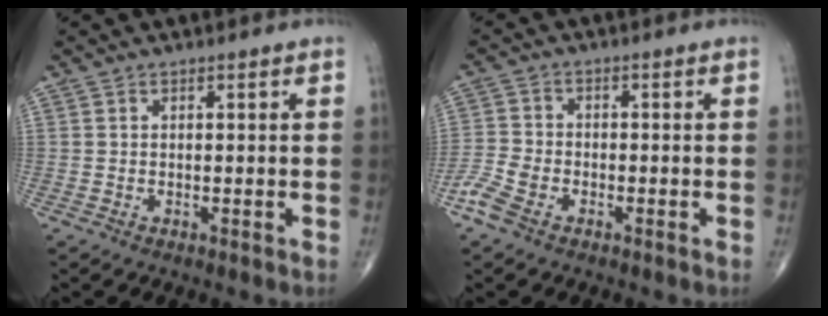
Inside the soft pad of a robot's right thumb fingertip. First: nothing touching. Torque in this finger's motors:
{"motor_torque": [2.73, 2.27, -0.05, -0.19, 0.09]}